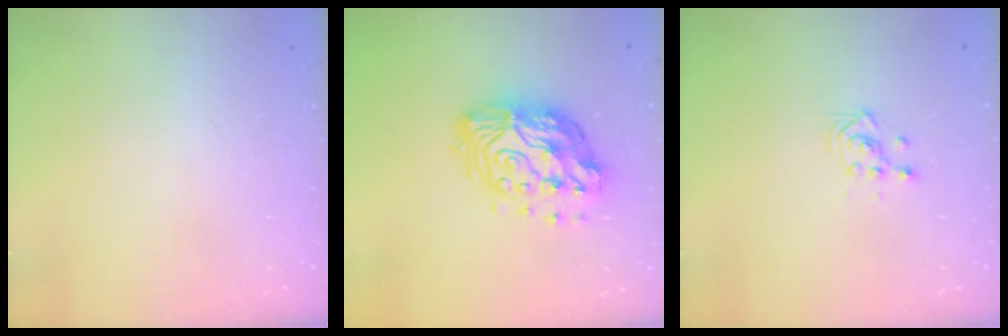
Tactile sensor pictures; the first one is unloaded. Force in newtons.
{"total": 16.0, "press": 16.0, "slide": 1.1}
{"total": 2.9, "press": 2.9, "slide": 0.1}